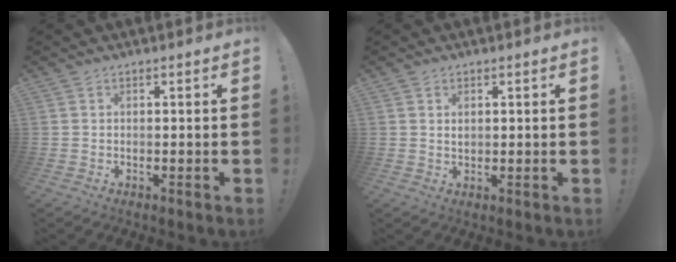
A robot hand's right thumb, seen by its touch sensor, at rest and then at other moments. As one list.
[{"total": 1.4, "force": [0.6, 0.9, 0.8], "torque": [-0.012, 0.000, 0.010]}]